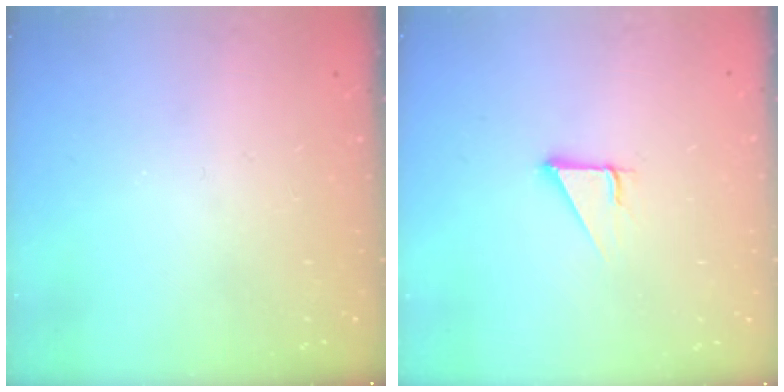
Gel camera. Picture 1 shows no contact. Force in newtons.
{"total": 2.9, "press": 2.9, "slide": 0.1}